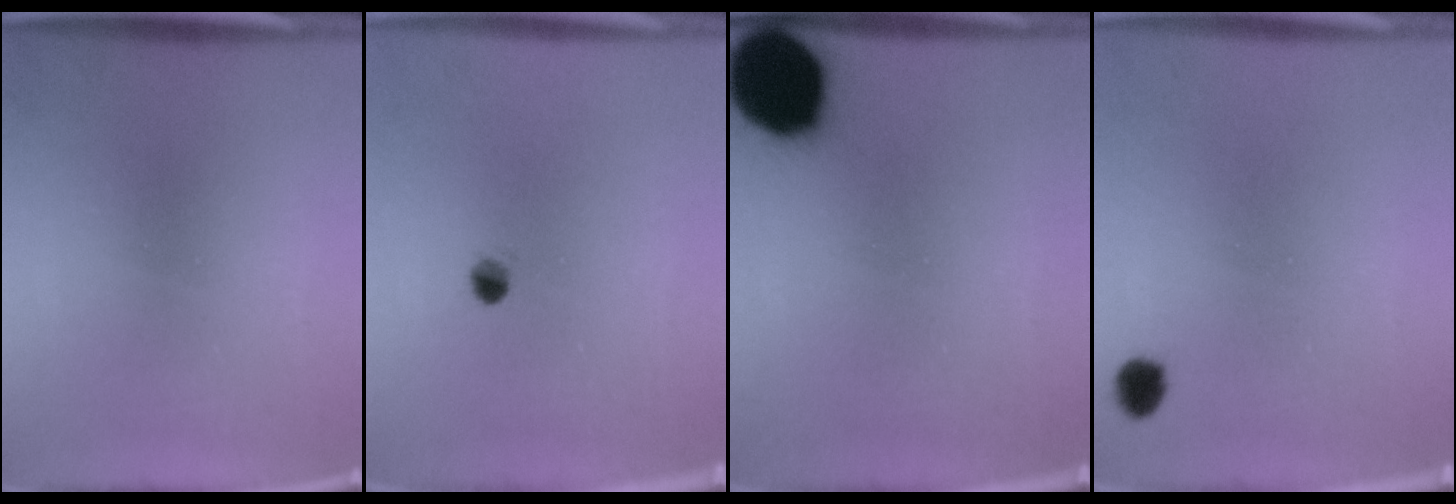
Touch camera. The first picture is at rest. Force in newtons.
{"total": 2.0}
{"total": 17.8}
{"total": 2.4}